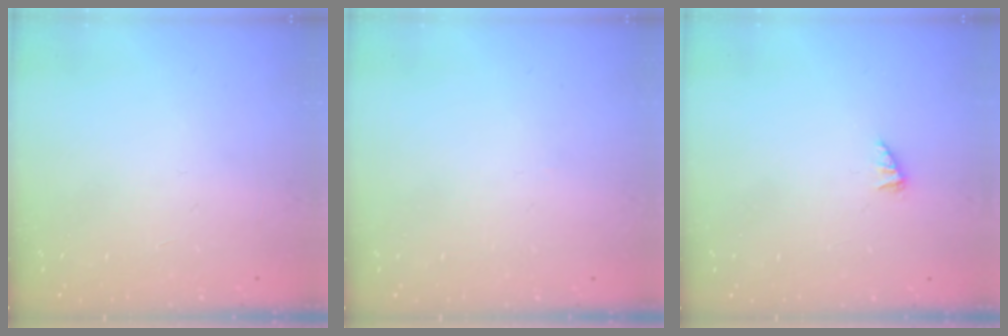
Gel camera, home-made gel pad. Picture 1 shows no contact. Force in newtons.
{"total": 0.0}
{"total": 0.7, "press": 0.6, "slide": 0.2}